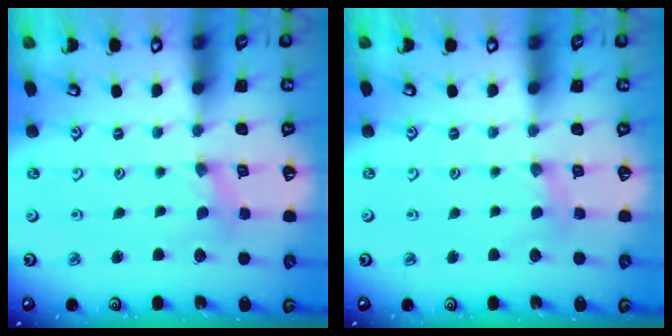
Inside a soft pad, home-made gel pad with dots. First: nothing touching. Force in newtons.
{"total": 2.4, "press": 2.4, "slide": 0.4}